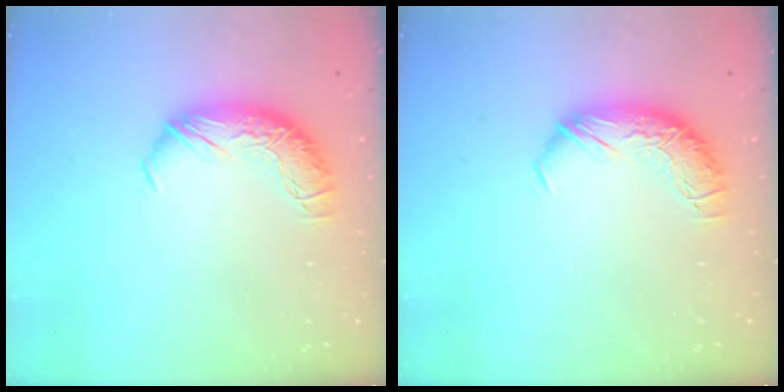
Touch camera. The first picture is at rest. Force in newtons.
{"total": 0.0}